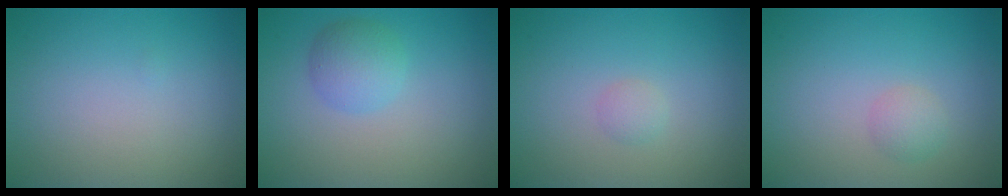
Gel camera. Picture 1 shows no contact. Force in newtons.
{"total": 2.7, "press": 2.7, "slide": 0.1}
{"total": 0.9, "press": 0.9, "slide": 0.0}
{"total": 1.4, "press": 1.4, "slide": 0.0}